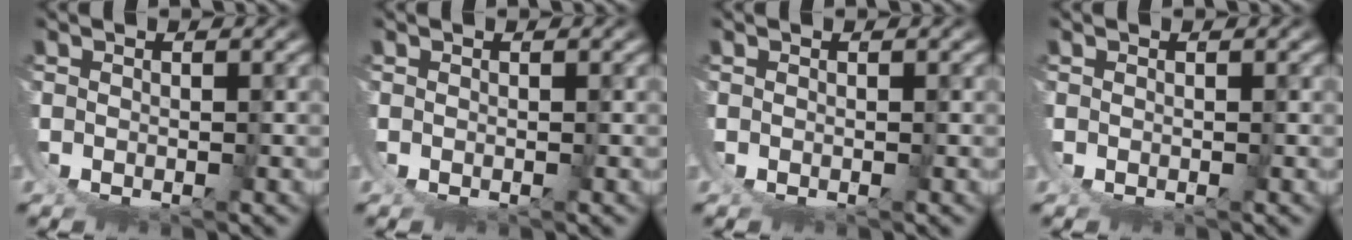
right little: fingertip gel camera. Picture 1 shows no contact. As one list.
[{"total": 0.0}, {"total": 0.0}, {"total": 0.0}]